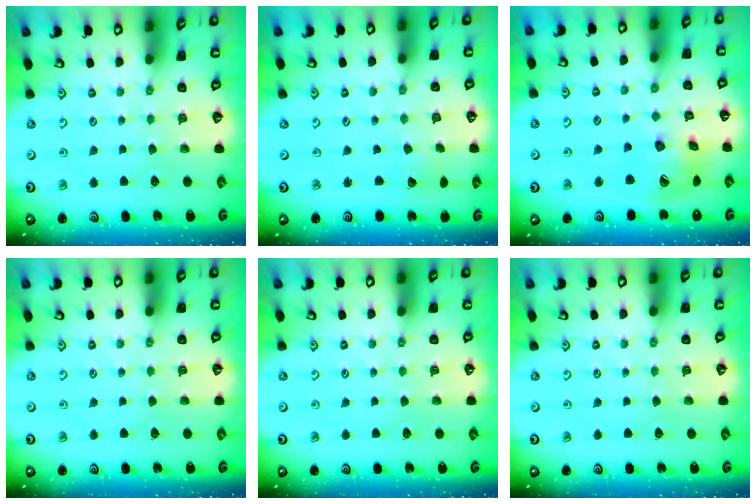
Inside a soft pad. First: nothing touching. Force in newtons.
{"total": 2.0, "press": 2.0, "slide": 0.2}
{"total": 15.8, "press": 15.6, "slide": 2.4}
{"total": 0.0}
{"total": 0.0}
{"total": 0.0}